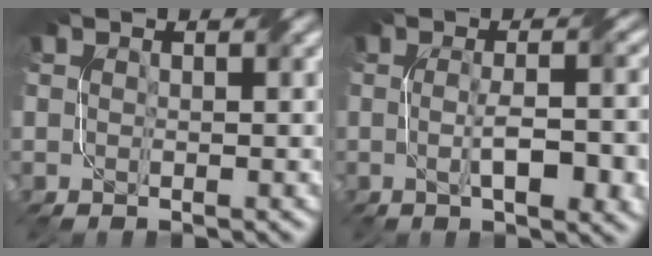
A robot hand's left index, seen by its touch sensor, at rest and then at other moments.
{"total": 6.7, "force": [-1.1, 1.7, 6.3], "torque": [-0.089, -0.005, -0.011]}